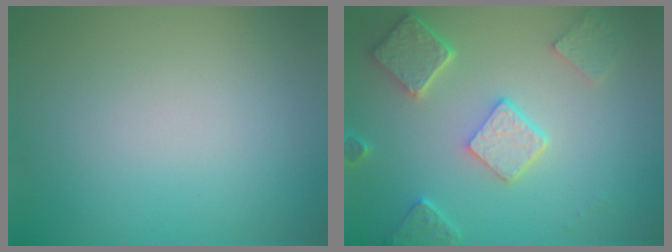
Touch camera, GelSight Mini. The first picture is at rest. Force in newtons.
{"total": 4.9, "press": 3.8, "slide": 3.0}